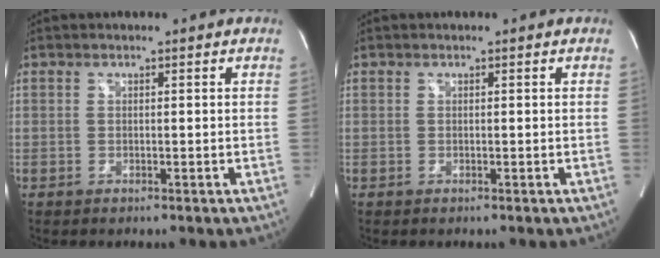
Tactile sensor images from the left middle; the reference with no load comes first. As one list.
[{"total": 0.0}]